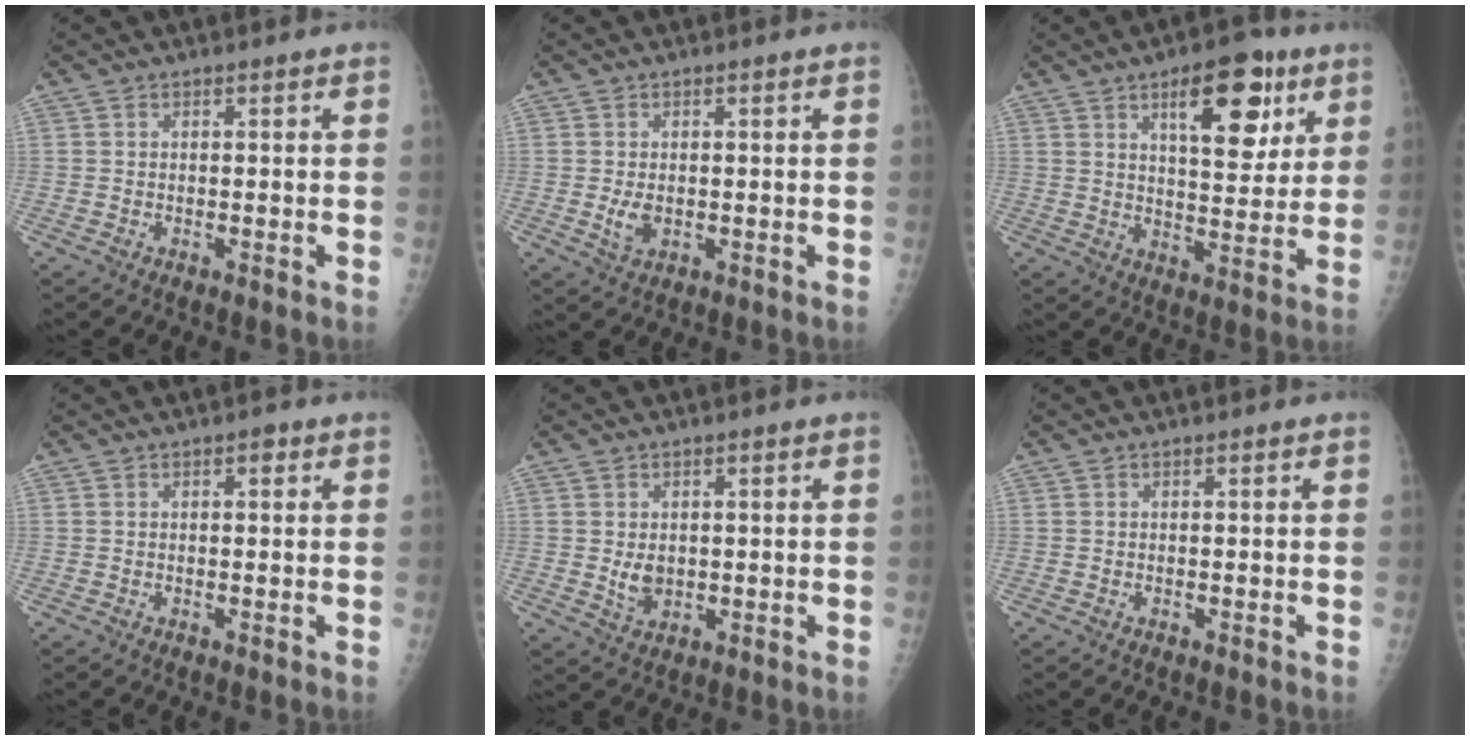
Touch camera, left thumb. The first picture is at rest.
{"total": 3.0, "force": [-0.3, 2.0, 2.2], "torque": [-0.040, -0.006, -0.002]}
{"total": 14.0, "force": [6.8, 6.1, 10.6], "torque": [-0.111, -0.029, 0.098]}
{"total": 1.3, "force": [0.6, 0.7, 0.9], "torque": [-0.008, 0.001, 0.005]}
{"total": 3.5, "force": [0.2, 2.6, 2.3], "torque": [-0.027, -0.008, 0.013]}
{"total": 0.0}